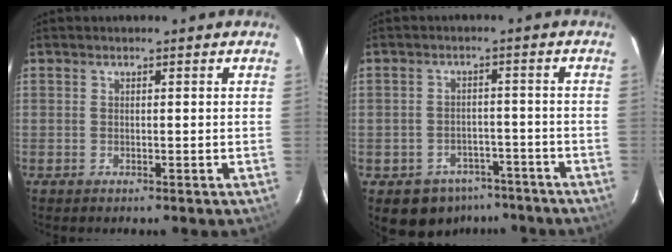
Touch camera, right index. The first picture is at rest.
{"total": 8.4, "force": [-5.7, 5.8, 2.0], "torque": [-0.049, 0.022, -0.060]}